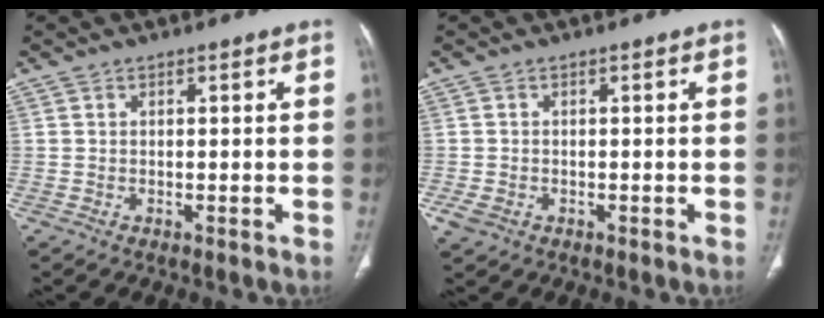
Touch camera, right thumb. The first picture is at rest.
{"total": 2.7, "force": [-1.0, 2.1, 1.4], "torque": [-0.032, 0.001, -0.012]}